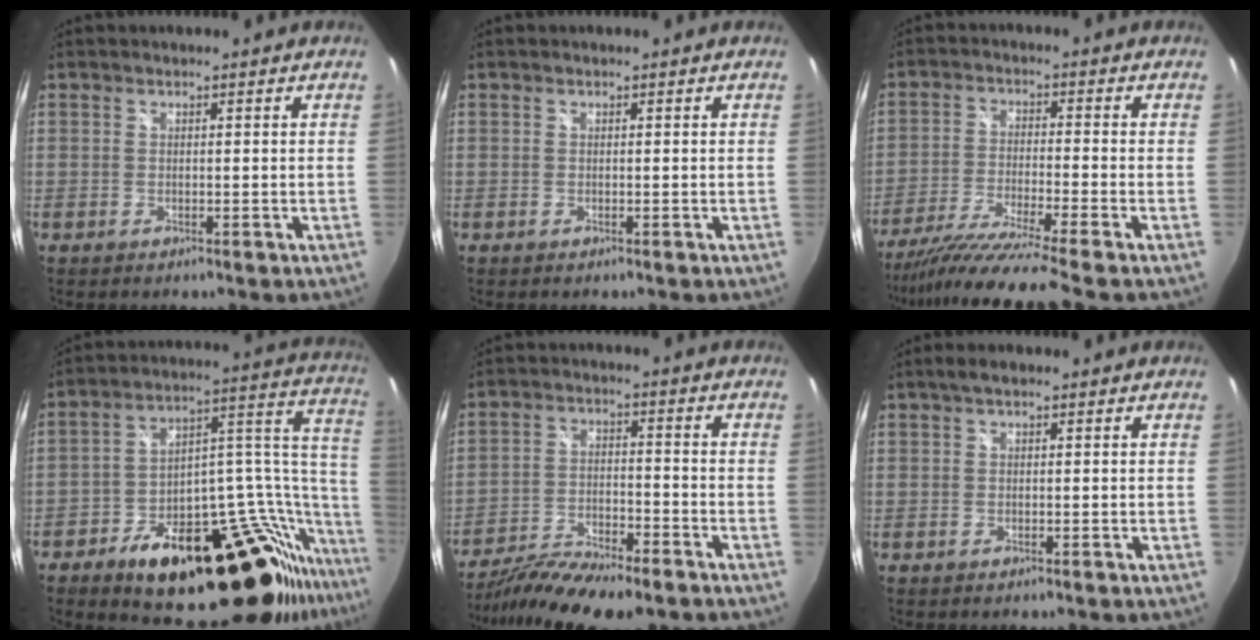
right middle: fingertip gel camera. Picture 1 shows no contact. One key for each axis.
{"total": 0.0}
{"total": 13.0, "fx": -11.0, "fy": -2.4, "fz": 6.5, "tx": -0.134, "ty": -0.035, "tz": -0.195}
{"total": 30.1, "fx": -17.0, "fy": 11.0, "fz": 22.3, "tx": -0.270, "ty": 0.023, "tz": -0.250}
{"total": 14.7, "fx": -12.1, "fy": 3.1, "fz": 7.7, "tx": -0.163, "ty": -0.039, "tz": -0.210}
{"total": 2.2, "fx": 1.1, "fy": 0.9, "fz": 1.7, "tx": -0.028, "ty": 0.009, "tz": 0.013}